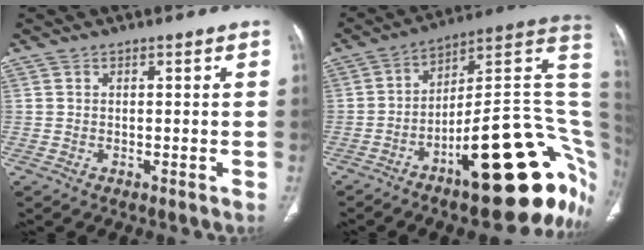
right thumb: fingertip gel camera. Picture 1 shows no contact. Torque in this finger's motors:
{"motor_torque": [3.36, 1.65, 1.22, -1.55, 0.51]}